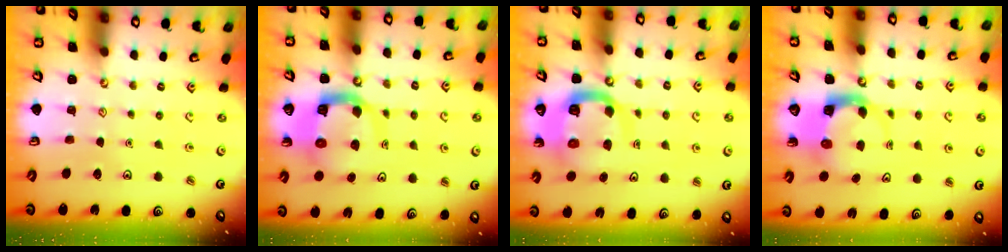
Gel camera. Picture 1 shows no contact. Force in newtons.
{"total": 11.2, "press": 11.1, "slide": 1.5}
{"total": 12.3, "press": 12.2, "slide": 1.4}
{"total": 4.0, "press": 3.9, "slide": 0.6}